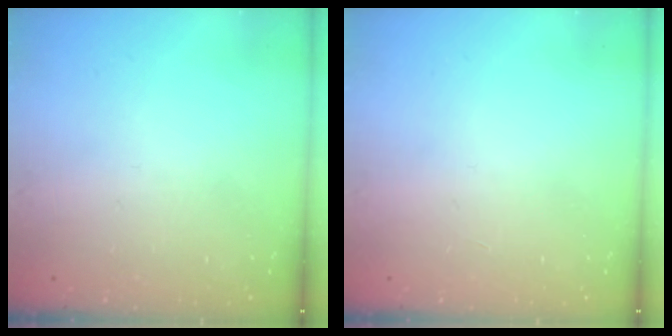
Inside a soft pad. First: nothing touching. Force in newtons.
{"total": 0.0}